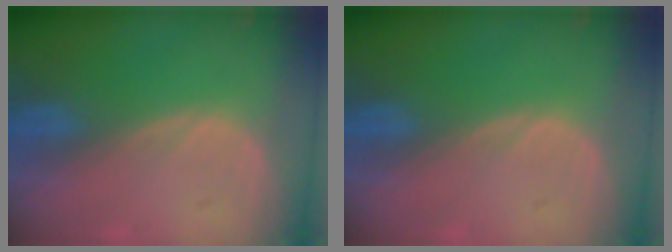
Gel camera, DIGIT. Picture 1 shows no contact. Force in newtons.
{"total": 0.0}